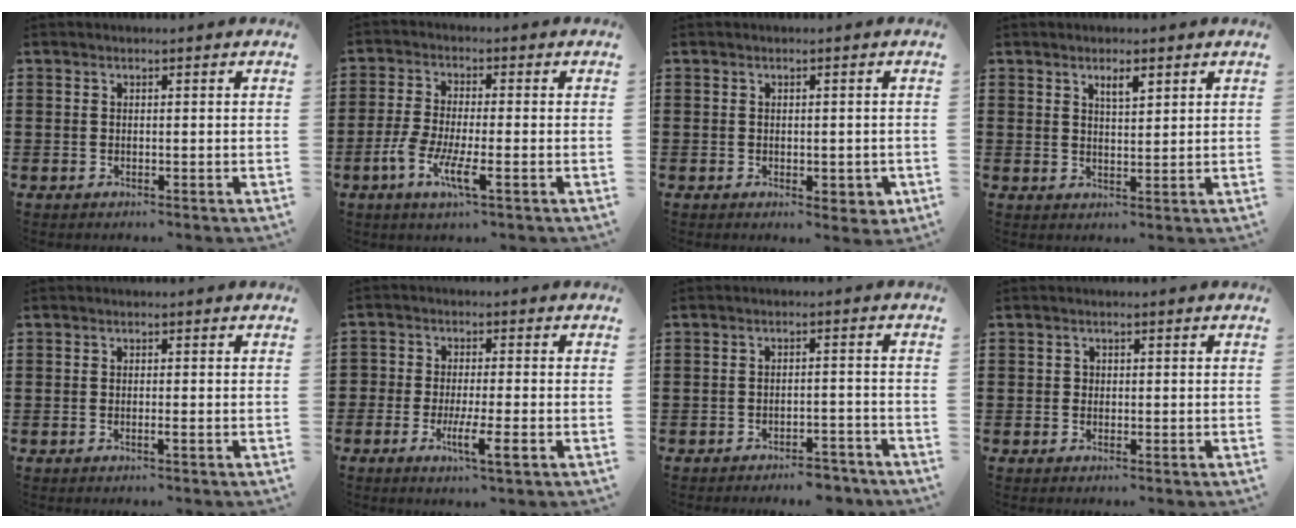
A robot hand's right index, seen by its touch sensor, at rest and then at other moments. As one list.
[{"total": 6.1, "force": [-2.8, 1.4, 5.3], "torque": [-0.115, -0.011, -0.054]}, {"total": 2.1, "force": [-0.3, 1.3, 1.6], "torque": [-0.029, 0.003, -0.006]}, {"total": 2.4, "force": [1.6, 0.6, 1.6], "torque": [-0.027, 0.000, 0.025]}, {"total": 0.8, "force": [-0.4, 0.0, 0.7], "torque": [-0.012, -0.005, -0.006]}, {"total": 4.9, "force": [-2.2, 1.1, 4.3], "torque": [-0.077, -0.003, -0.040]}, {"total": 3.5, "force": [-3.4, 0.2, 0.8], "torque": [-0.018, 0.001, -0.068]}, {"total": 0.7, "force": [0.0, 0.7, 0.2], "torque": [-0.005, 0.004, 0.000]}]